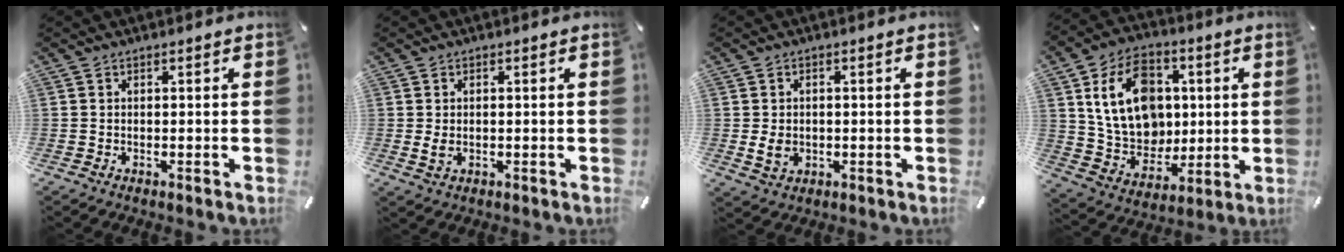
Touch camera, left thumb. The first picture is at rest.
{"total": 2.2, "force": [-0.1, 1.3, 1.7], "torque": [-0.040, -0.001, -0.003]}
{"total": 3.6, "force": [-0.4, 2.8, 2.3], "torque": [-0.048, -0.005, -0.010]}
{"total": 17.5, "force": [3.1, 14.1, 9.9], "torque": [-0.186, 0.001, 0.065]}